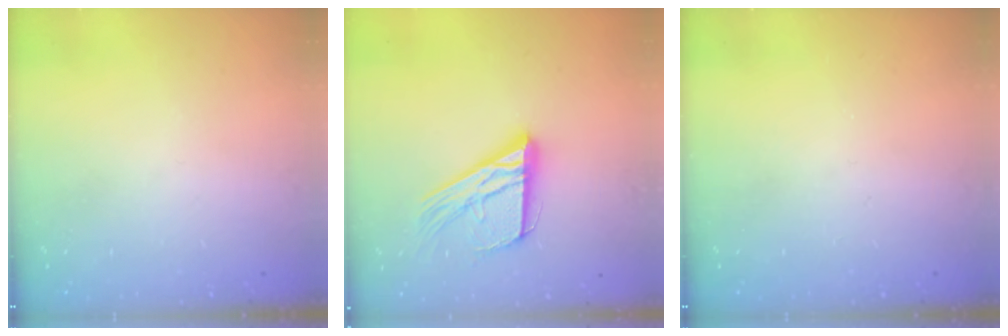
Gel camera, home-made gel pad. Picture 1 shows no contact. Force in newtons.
{"total": 18.1, "press": 18.0, "slide": 1.6}
{"total": 0.0}